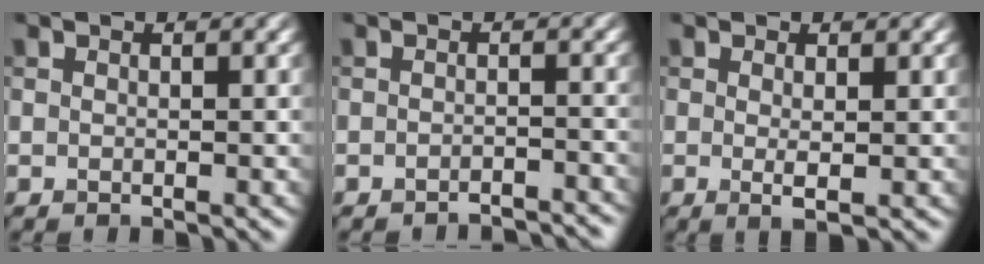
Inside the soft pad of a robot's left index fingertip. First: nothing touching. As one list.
[{"total": 2.8, "force": [-2.7, 0.2, 0.6], "torque": [0.001, 0.005, -0.036]}, {"total": 1.6, "force": [0.1, 0.2, 1.5], "torque": [-0.027, -0.006, 0.001]}]